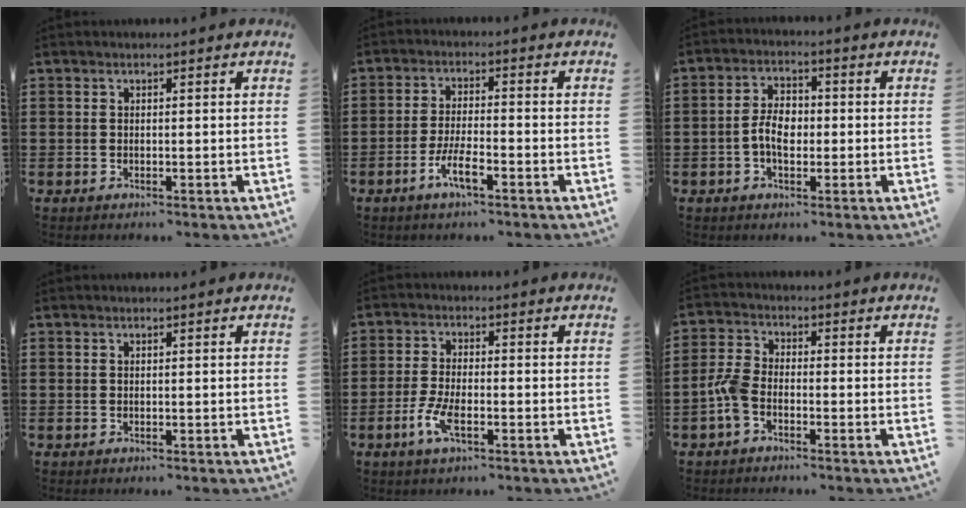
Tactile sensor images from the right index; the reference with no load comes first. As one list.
[{"total": 5.1, "force": [-2.9, 1.0, 4.1], "torque": [-0.095, -0.008, -0.058]}, {"total": 4.8, "force": [-0.8, 2.8, 3.8], "torque": [-0.085, 0.005, -0.020]}, {"total": 0.0}, {"total": 4.9, "force": [-2.2, 1.7, 4.1], "torque": [-0.094, -0.006, -0.046]}, {"total": 4.3, "force": [-2.1, 2.1, 3.0], "torque": [-0.081, 0.002, -0.047]}]